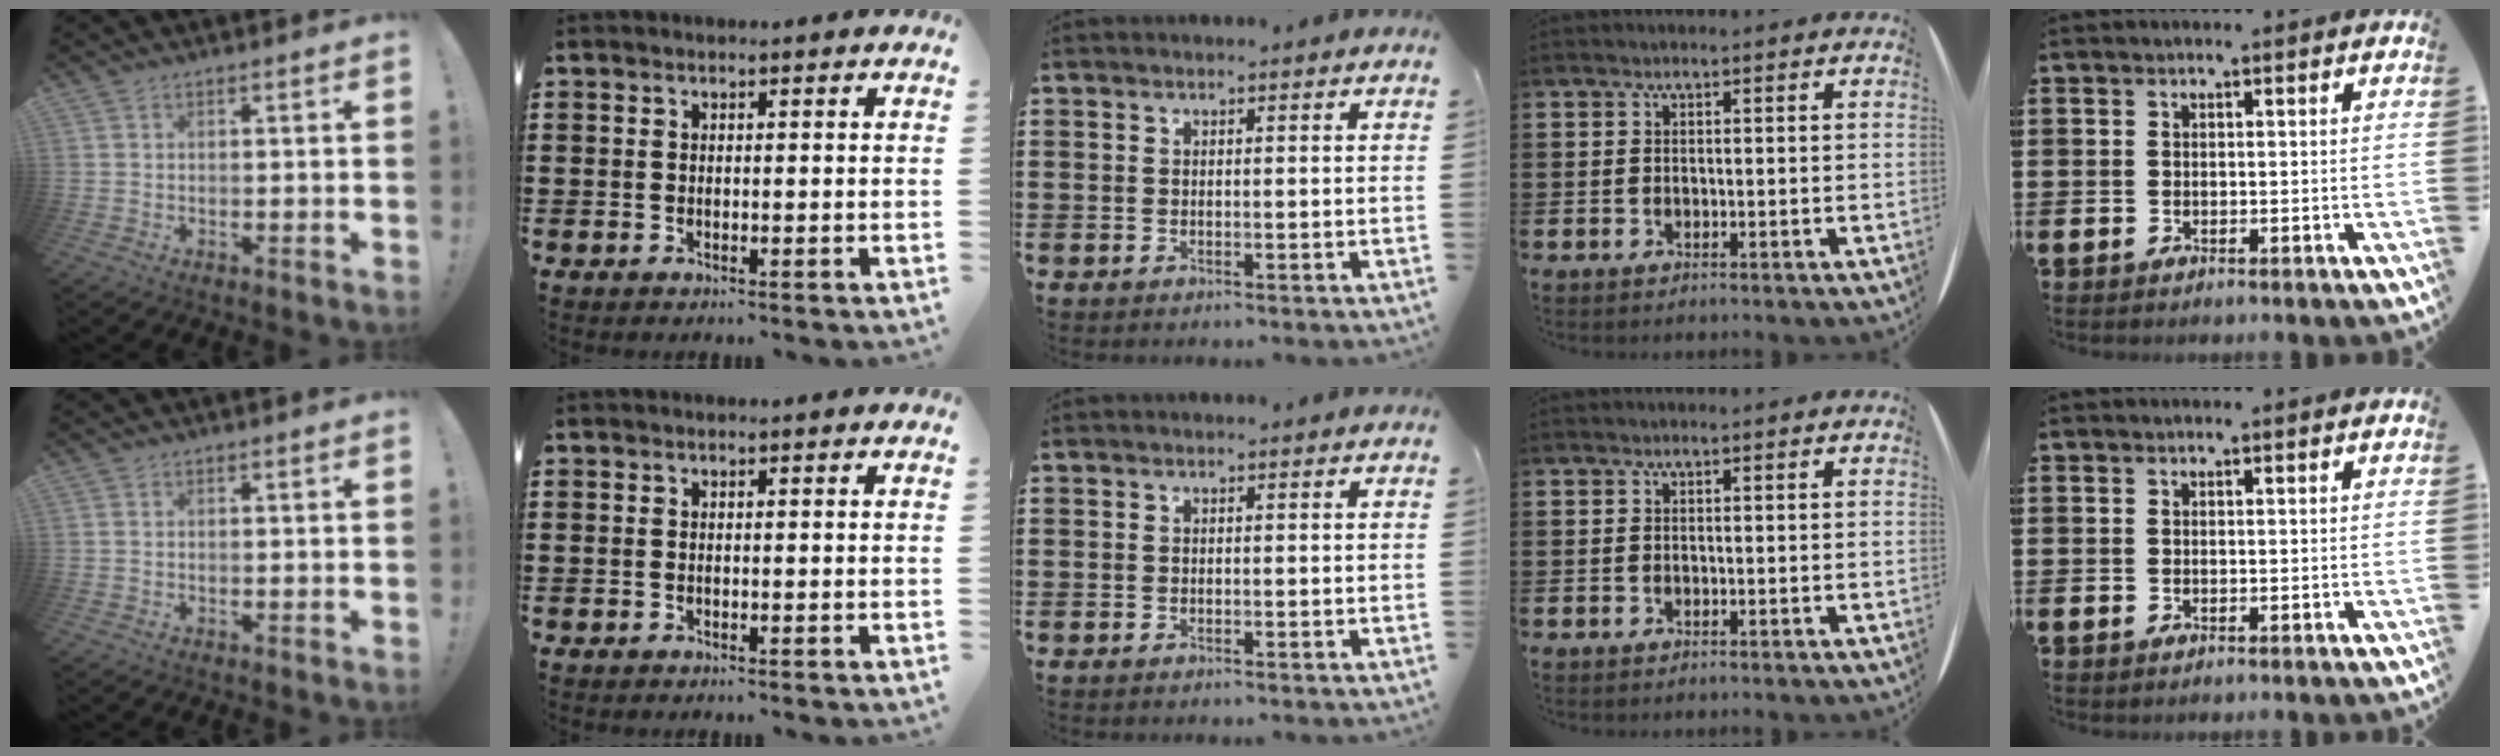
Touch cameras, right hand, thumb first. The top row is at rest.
{}